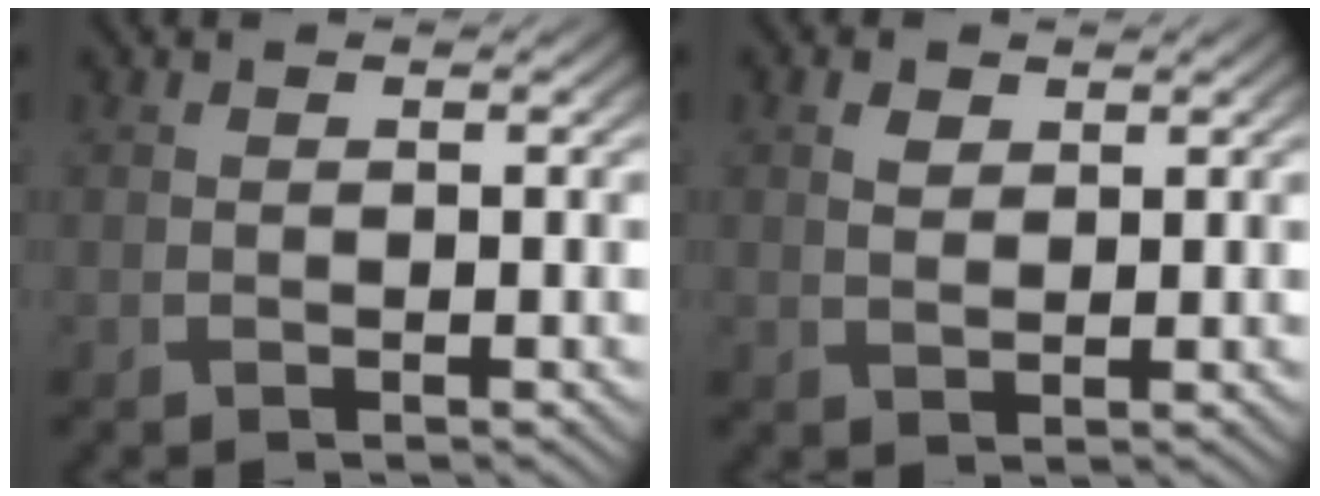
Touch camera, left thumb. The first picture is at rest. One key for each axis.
{"total": 1.8, "fx": 1.0, "fy": 1.2, "fz": 0.9, "tx": -0.022, "ty": 0.000, "tz": 0.020}